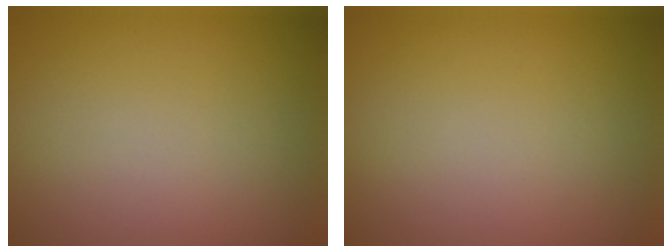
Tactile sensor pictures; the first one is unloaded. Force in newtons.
{"total": 0.0}